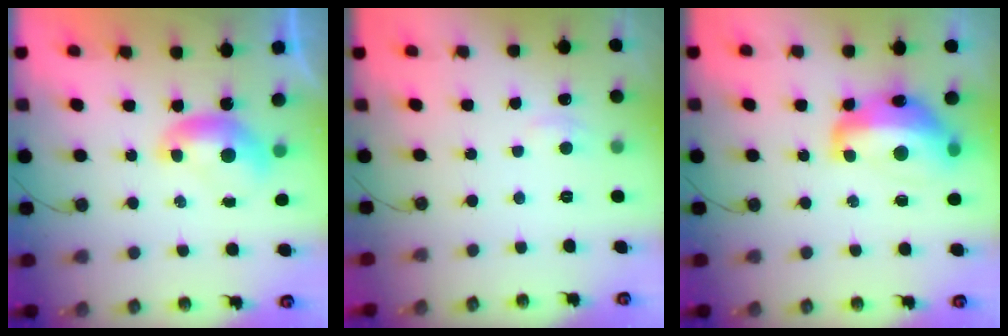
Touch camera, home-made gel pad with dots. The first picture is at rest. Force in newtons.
{"total": 2.9, "press": 2.9, "slide": 0.5}
{"total": 8.7, "press": 8.5, "slide": 1.4}